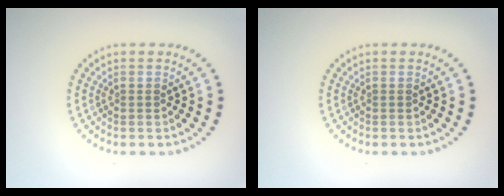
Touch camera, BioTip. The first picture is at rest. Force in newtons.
{"total": 0.0}